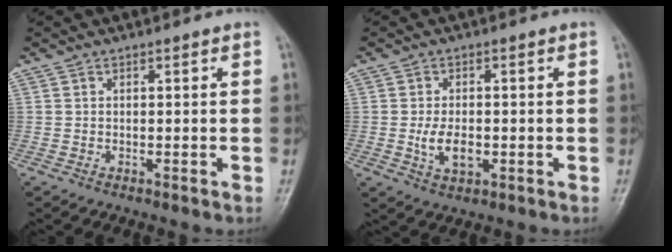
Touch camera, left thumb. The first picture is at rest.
{"total": 5.3, "force": [-0.8, 3.2, 4.2], "torque": [-0.073, -0.004, -0.011]}